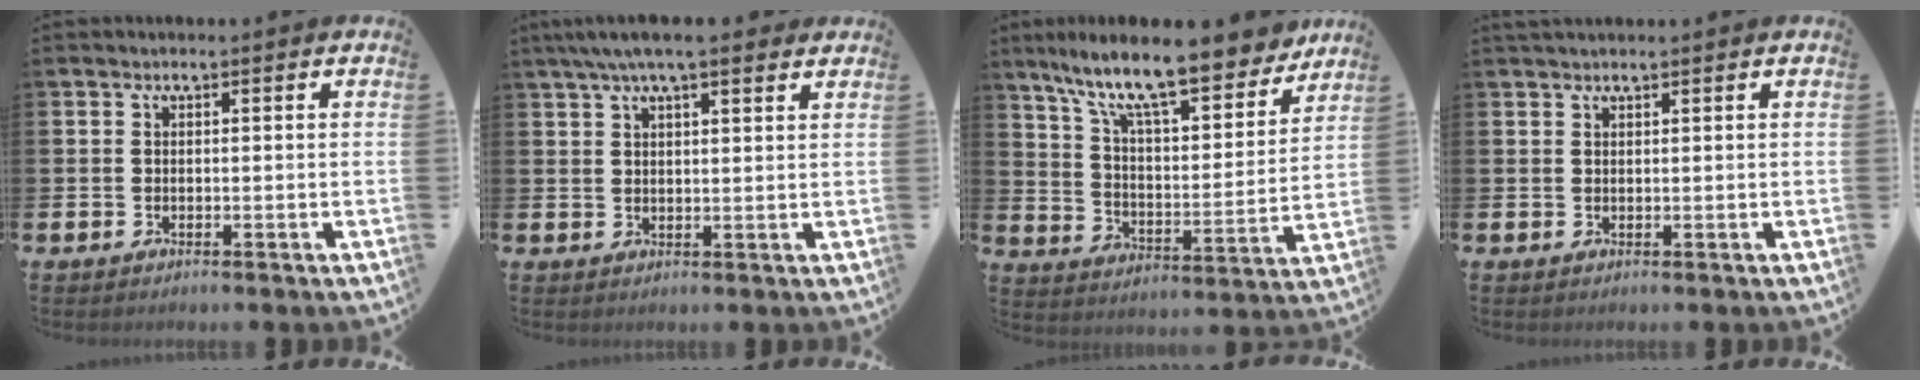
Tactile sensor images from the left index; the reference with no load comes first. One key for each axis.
{"total": 6.0, "fx": 4.9, "fy": 1.1, "fz": 3.2, "tx": -0.061, "ty": -0.008, "tz": 0.087}
{"total": 13.1, "fx": 10.9, "fy": 2.3, "fz": 6.8, "tx": -0.159, "ty": -0.071, "tz": 0.186}
{"total": 1.0, "fx": 1.0, "fy": 0.1, "fz": 0.3, "tx": 0.007, "ty": -0.003, "tz": 0.015}